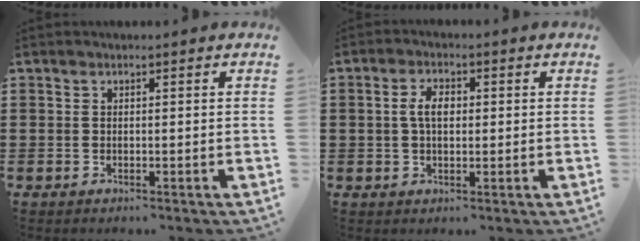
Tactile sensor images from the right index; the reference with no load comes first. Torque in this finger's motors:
{"motor_torque": [0.55, -0.47, 0.37, 0.03]}